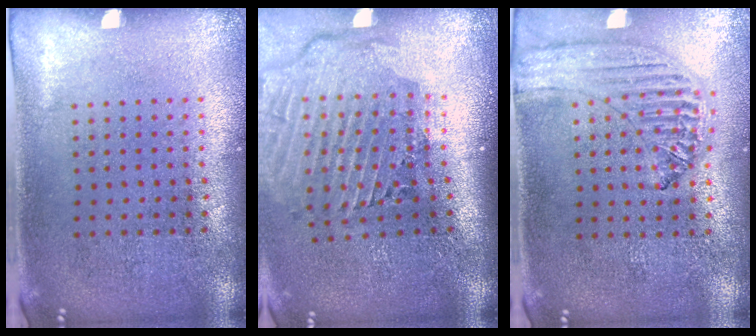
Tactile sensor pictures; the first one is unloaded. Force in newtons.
{"total": 3.0, "press": 2.2, "slide": 2.0}
{"total": 1.2, "press": 1.2, "slide": 0.1}